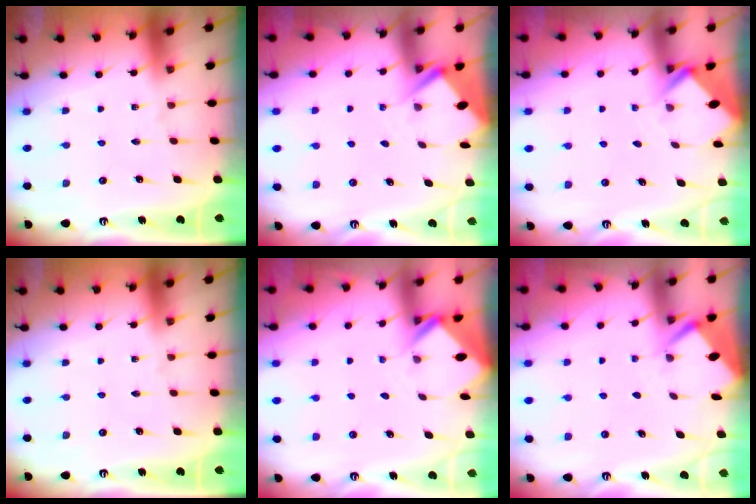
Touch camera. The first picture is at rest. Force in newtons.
{"total": 2.8, "press": 2.8, "slide": 0.4}
{"total": 2.2, "press": 2.2, "slide": 0.1}
{"total": 0.0}
{"total": 2.7, "press": 2.7, "slide": 0.1}
{"total": 2.9, "press": 2.9, "slide": 0.3}